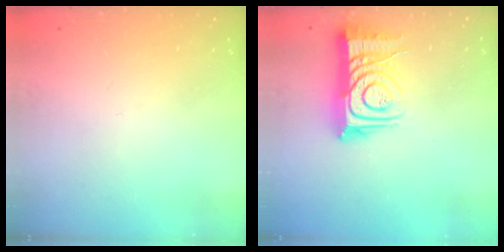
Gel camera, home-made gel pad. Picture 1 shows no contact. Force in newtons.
{"total": 13.7, "press": 13.6, "slide": 1.1}